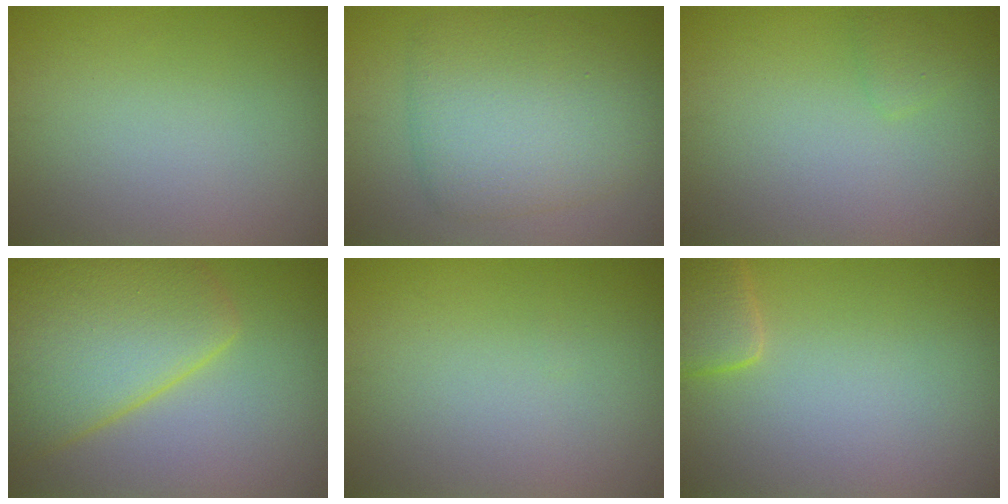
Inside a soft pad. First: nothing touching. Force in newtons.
{"total": 6.4, "press": 6.3, "slide": 0.4}
{"total": 0.8, "press": 0.8, "slide": 0.1}
{"total": 8.8, "press": 8.8, "slide": 0.4}
{"total": 0.0}
{"total": 2.4, "press": 2.4, "slide": 0.2}